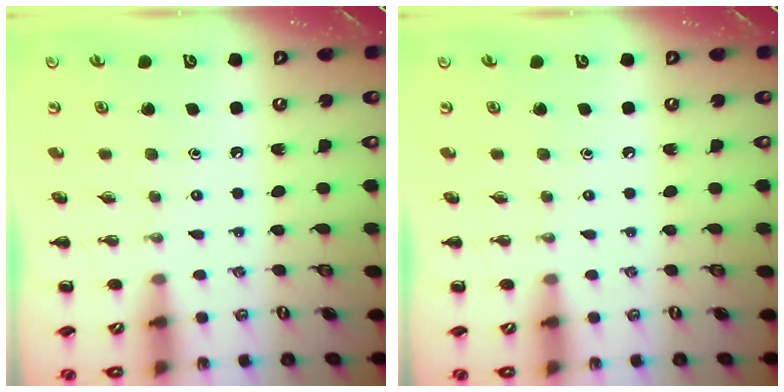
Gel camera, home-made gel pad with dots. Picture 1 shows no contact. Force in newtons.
{"total": 0.0}